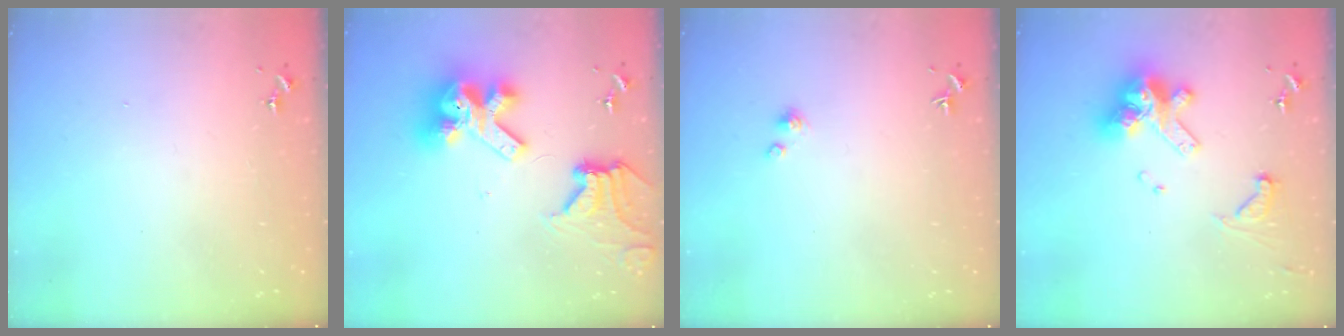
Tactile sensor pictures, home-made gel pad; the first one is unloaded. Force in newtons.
{"total": 17.8, "press": 17.7, "slide": 2.0}
{"total": 2.1, "press": 2.1, "slide": 0.2}
{"total": 15.8, "press": 15.7, "slide": 1.9}